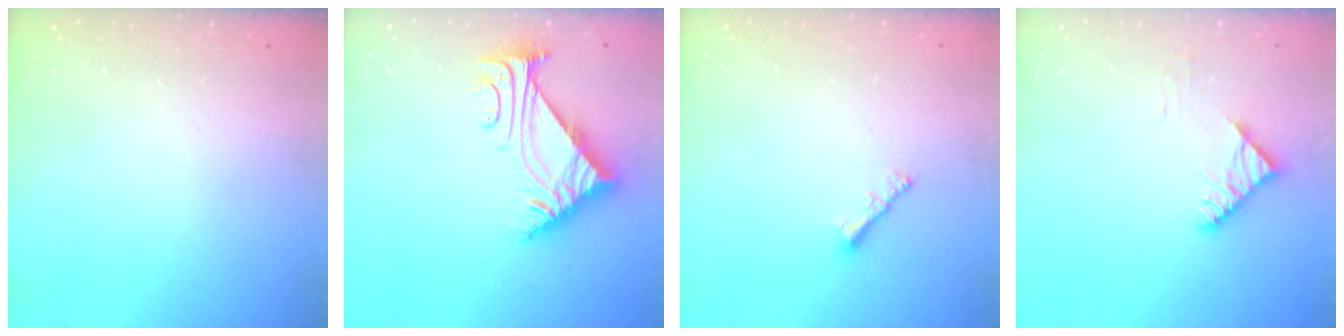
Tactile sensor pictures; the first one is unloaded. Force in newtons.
{"total": 5.6, "press": 5.5, "slide": 0.8}
{"total": 2.2, "press": 2.1, "slide": 0.6}
{"total": 4.5, "press": 4.4, "slide": 0.8}